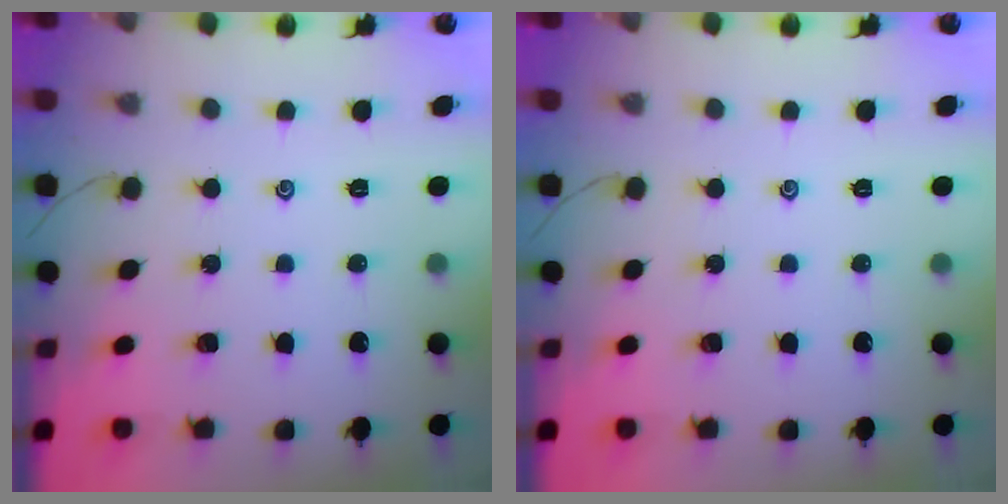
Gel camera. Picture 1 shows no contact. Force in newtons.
{"total": 0.0}